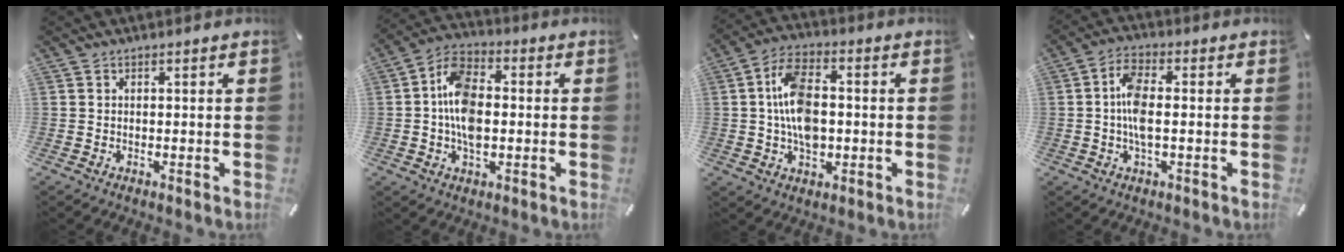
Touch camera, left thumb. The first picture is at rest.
{"total": 10.8, "force": [-1.0, 6.9, 8.2], "torque": [-0.167, 0.012, -0.019]}
{"total": 11.1, "force": [-0.4, 7.2, 8.5], "torque": [-0.168, 0.014, -0.006]}
{"total": 7.3, "force": [-0.4, 3.1, 6.7], "torque": [-0.145, -0.001, -0.012]}